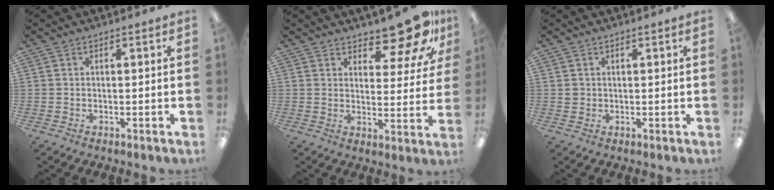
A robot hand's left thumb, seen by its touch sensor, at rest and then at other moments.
{"total": 13.2, "force": [10.5, 4.5, 6.6], "torque": [-0.081, -0.078, 0.181]}
{"total": 1.3, "force": [0.4, 1.2, 0.3], "torque": [-0.007, 0.003, 0.007]}